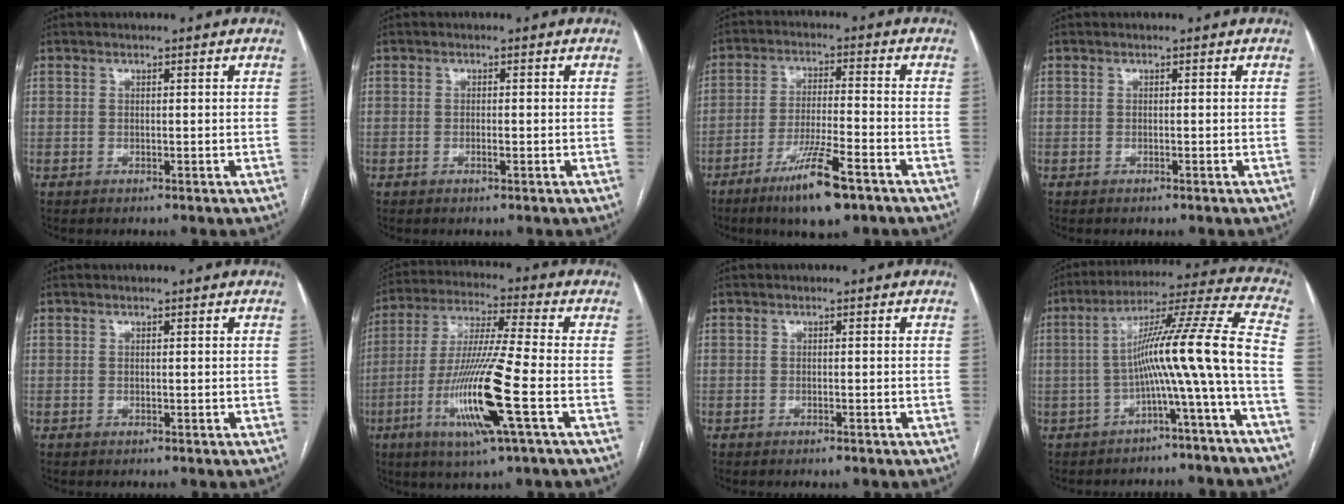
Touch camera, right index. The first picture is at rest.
{"total": 0.9, "force": [-0.3, 0.2, 0.8], "torque": [-0.019, 0.001, -0.003]}
{"total": 10.5, "force": [-6.5, 0.9, 8.2], "torque": [-0.151, -0.022, -0.110]}
{"total": 0.0}
{"total": 0.0}
{"total": 15.5, "force": [-5.1, -0.4, 14.6], "torque": [-0.301, -0.019, -0.097]}
{"total": 1.0, "force": [-0.7, 0.1, 0.6], "torque": [-0.012, -0.002, -0.008]}
{"total": 13.3, "force": [-3.7, -2.0, 12.6], "torque": [-0.192, 0.030, -0.063]}